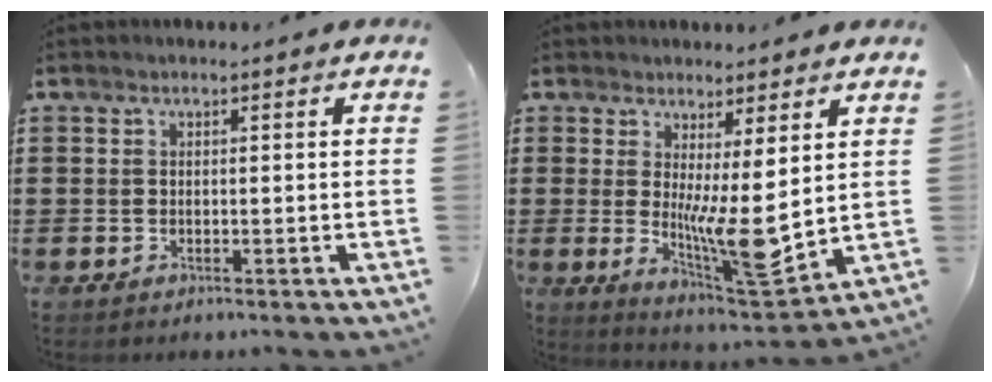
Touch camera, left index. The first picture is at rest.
{"total": 8.6, "force": [0.8, 1.4, 8.4], "torque": [-0.141, -0.042, 0.013]}